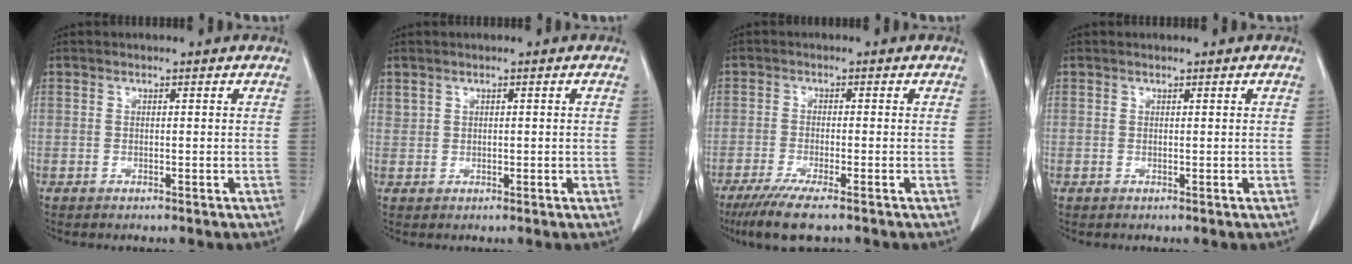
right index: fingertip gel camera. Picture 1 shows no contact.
{"total": 0.8, "force": [0.7, 0.5, 0.1], "torque": [0.003, 0.007, 0.015]}
{"total": 6.3, "force": [-4.5, 0.3, 4.5], "torque": [-0.077, -0.016, -0.075]}
{"total": 0.0}